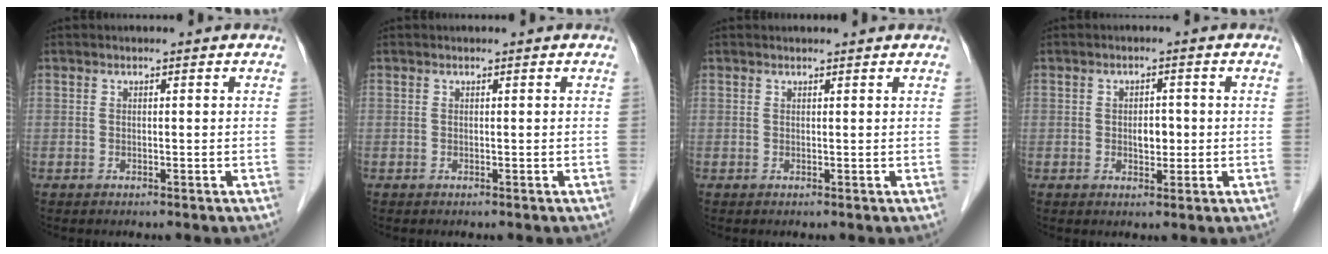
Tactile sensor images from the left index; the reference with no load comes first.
{"total": 0.0}
{"total": 1.8, "force": [1.8, 0.2, 0.3], "torque": [-0.009, 0.011, 0.023]}
{"total": 2.6, "force": [-0.4, 1.6, 2.1], "torque": [-0.032, -0.001, -0.003]}